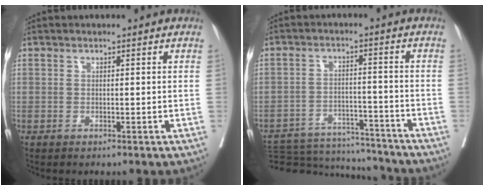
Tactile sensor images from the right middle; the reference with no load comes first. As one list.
[{"total": 14.6, "force": [-13.9, 3.7, 2.5], "torque": [-0.041, 0.014, -0.198]}]